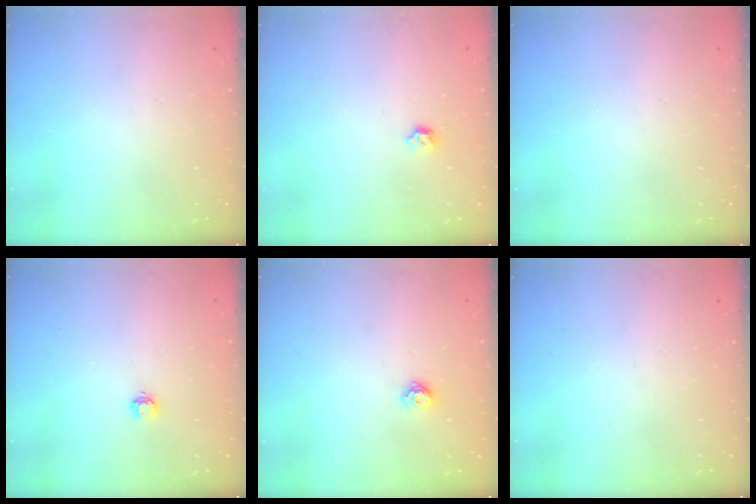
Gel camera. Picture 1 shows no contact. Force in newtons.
{"total": 4.0, "press": 4.0, "slide": 0.8}
{"total": 0.0}
{"total": 3.7, "press": 3.7, "slide": 0.5}
{"total": 5.8, "press": 5.8, "slide": 0.7}
{"total": 0.0}